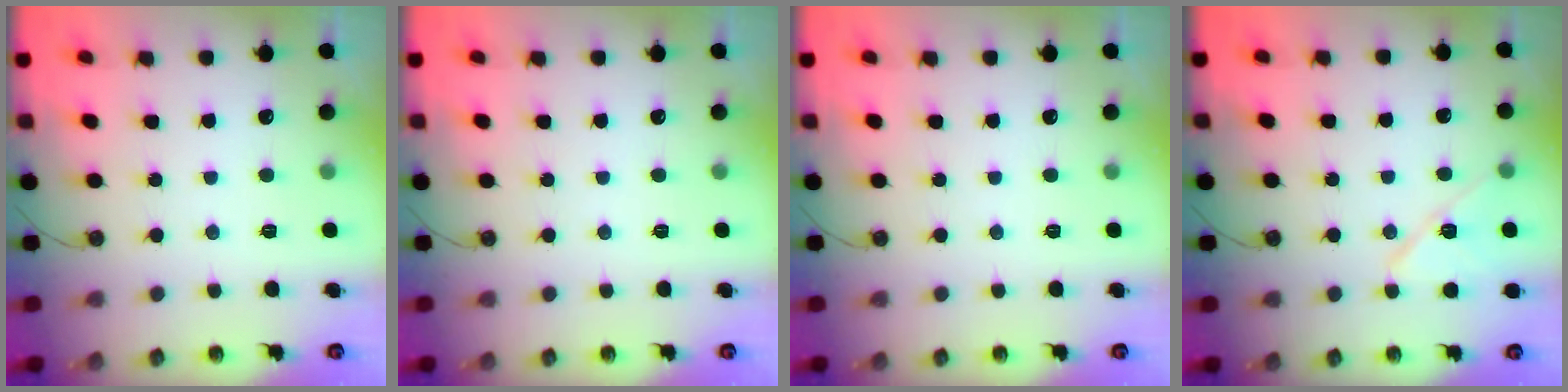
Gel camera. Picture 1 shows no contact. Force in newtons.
{"total": 0.0}
{"total": 0.0}
{"total": 10.8, "press": 10.0, "slide": 4.0}